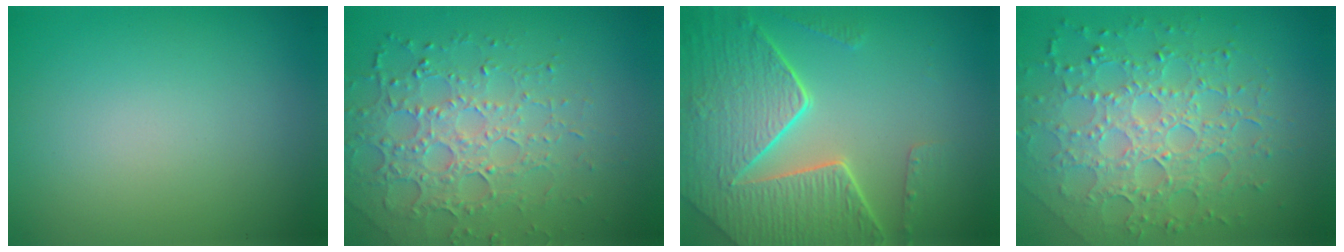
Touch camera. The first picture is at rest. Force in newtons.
{"total": 4.9, "press": 4.3, "slide": 2.3}
{"total": 8.1, "press": 5.9, "slide": 5.5}
{"total": 7.3, "press": 5.2, "slide": 5.1}